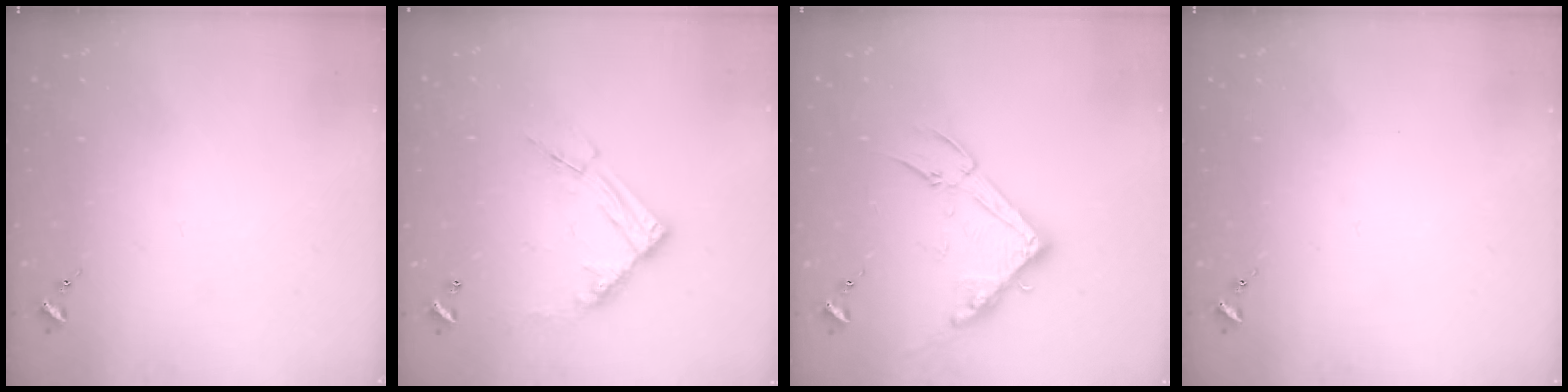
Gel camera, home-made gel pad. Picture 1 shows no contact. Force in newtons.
{"total": 13.1, "press": 13.0, "slide": 1.2}
{"total": 16.1, "press": 16.1, "slide": 0.6}
{"total": 0.0}